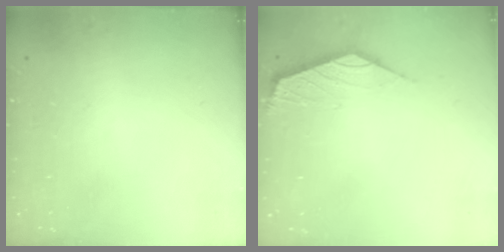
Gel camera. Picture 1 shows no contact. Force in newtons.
{"total": 2.4, "press": 2.3, "slide": 0.6}